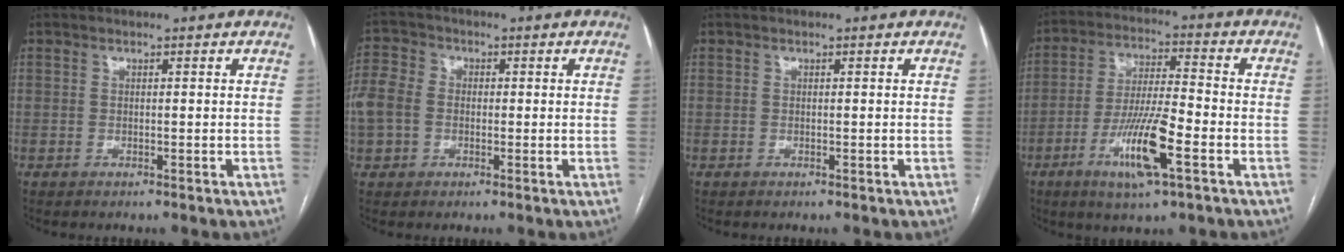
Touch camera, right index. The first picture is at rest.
{"total": 9.2, "force": [-0.7, 7.8, 4.9], "torque": [-0.141, 0.028, -0.012]}
{"total": 0.0}
{"total": 11.6, "force": [-4.8, 1.3, 10.5], "torque": [-0.201, -0.012, -0.086]}